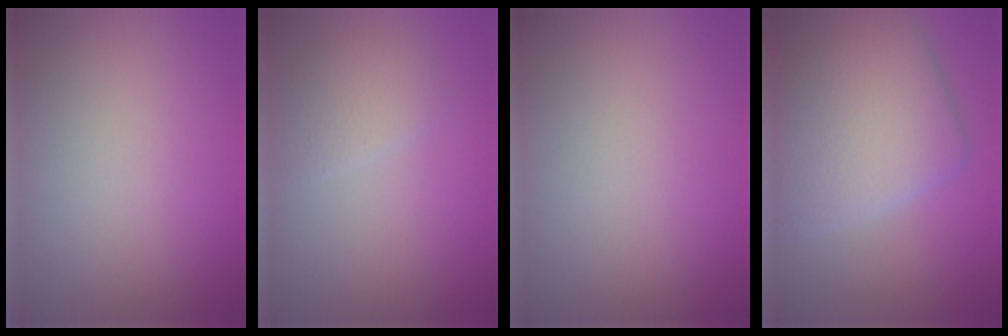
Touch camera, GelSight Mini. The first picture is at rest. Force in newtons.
{"total": 2.0, "press": 2.0, "slide": 0.1}
{"total": 0.0}
{"total": 8.6, "press": 8.6, "slide": 0.4}